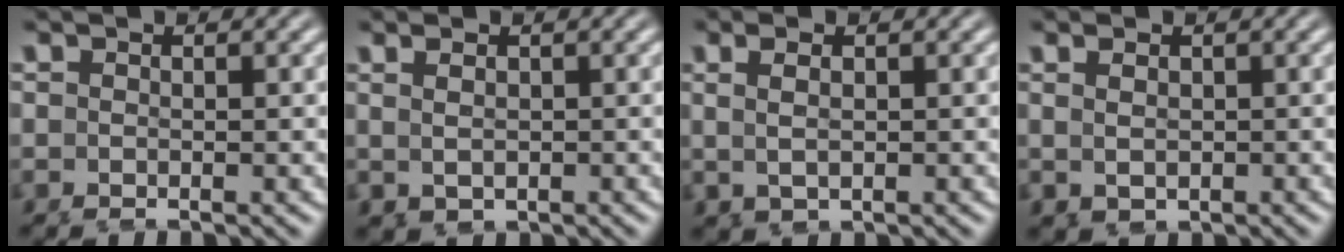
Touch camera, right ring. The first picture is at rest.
{"total": 1.6, "force": [0.3, 1.0, 1.2], "torque": [-0.020, -0.005, 0.012]}
{"total": 2.2, "force": [0.3, 1.2, 1.8], "torque": [-0.035, 0.003, 0.008]}
{"total": 1.6, "force": [0.2, 1.1, 1.0], "torque": [-0.017, -0.010, 0.013]}